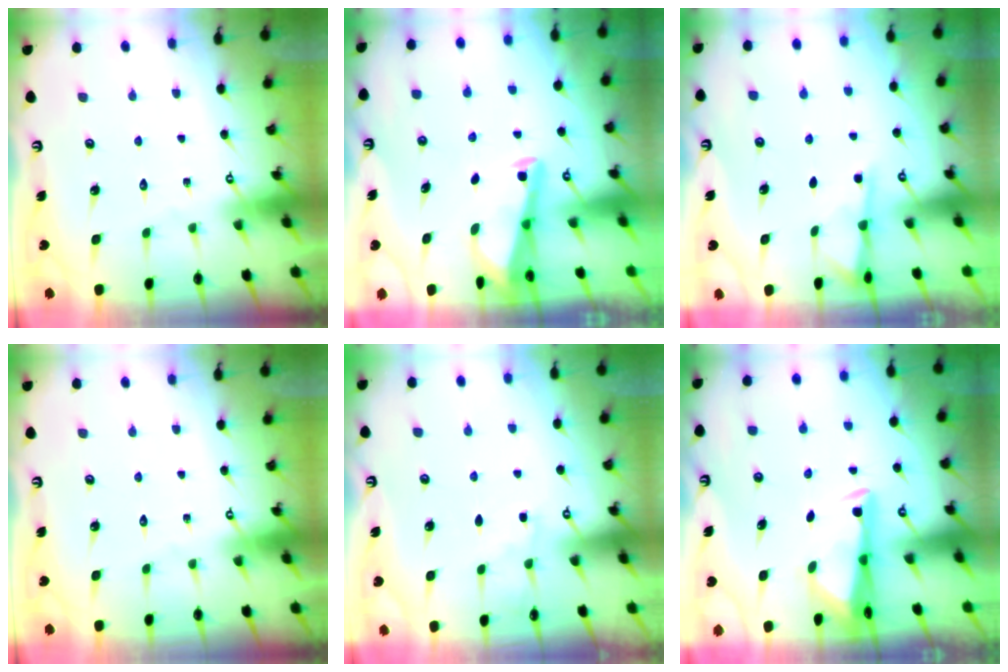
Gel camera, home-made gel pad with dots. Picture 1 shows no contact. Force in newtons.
{"total": 2.9, "press": 2.9, "slide": 0.3}
{"total": 1.9, "press": 1.8, "slide": 0.4}
{"total": 0.0}
{"total": 2.7, "press": 2.6, "slide": 0.4}
{"total": 2.9, "press": 2.8, "slide": 0.9}